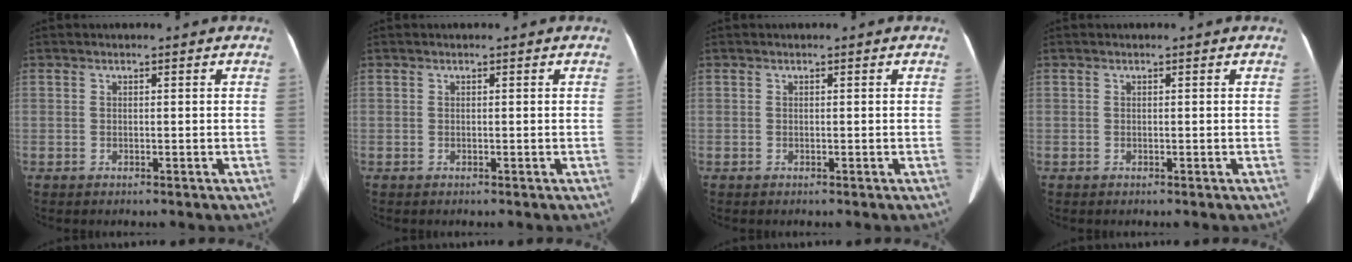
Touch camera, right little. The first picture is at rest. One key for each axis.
{"total": 0.0}
{"total": 0.0}
{"total": 0.0}